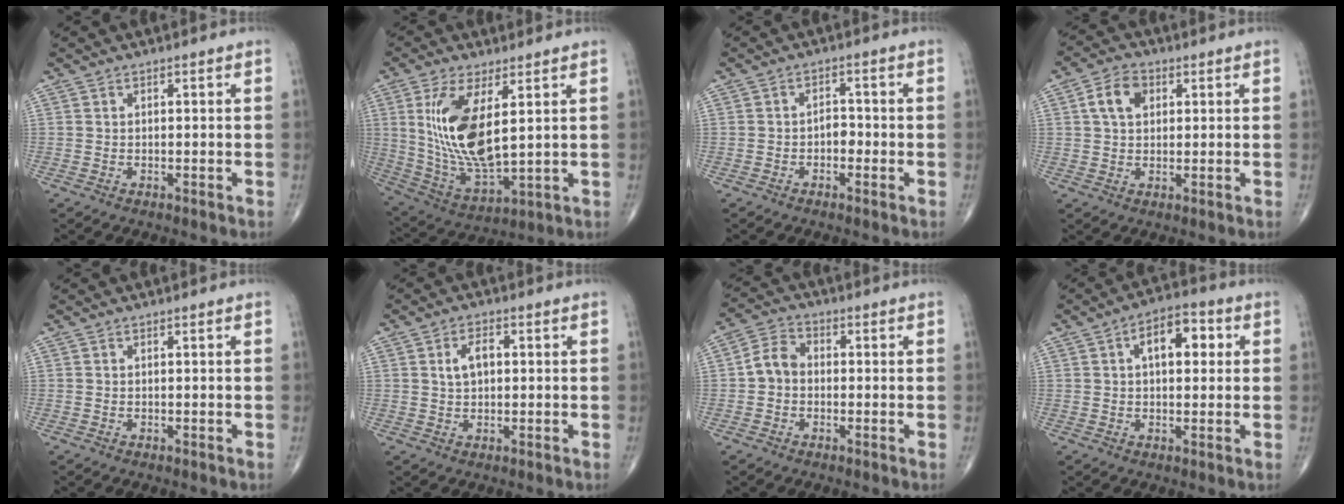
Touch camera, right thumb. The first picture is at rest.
{"total": 15.7, "force": [3.7, 6.2, 13.9], "torque": [-0.278, -0.026, 0.086]}
{"total": 2.6, "force": [-0.9, 1.6, 1.8], "torque": [-0.012, 0.012, -0.020]}
{"total": 6.1, "force": [1.8, 4.2, 4.0], "torque": [-0.064, 0.007, 0.027]}
{"total": 0.0}
{"total": 4.3, "force": [0.8, 2.5, 3.3], "torque": [-0.059, 0.006, 0.013]}
{"total": 5.4, "force": [-0.6, 4.3, 3.1], "torque": [-0.047, 0.019, -0.023]}
{"total": 8.7, "force": [2.1, 4.7, 7.0], "torque": [-0.078, 0.018, 0.024]}